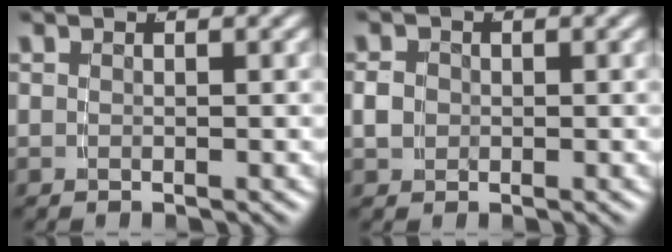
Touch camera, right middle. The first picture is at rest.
{"total": 1.1, "force": [0.1, 1.0, 0.4], "torque": [-0.012, -0.004, 0.008]}